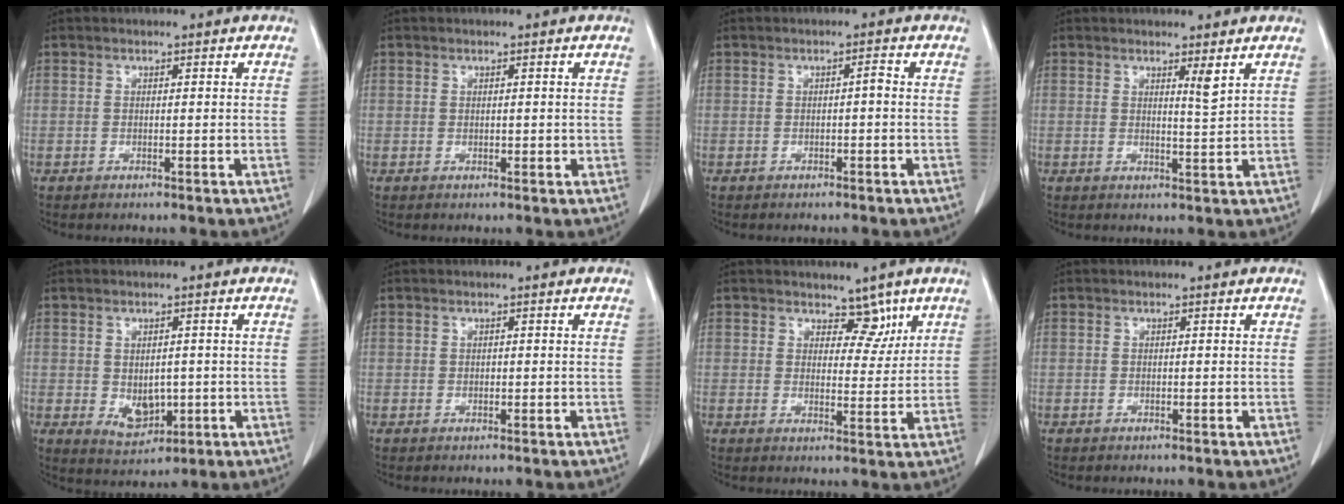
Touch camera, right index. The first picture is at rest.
{"total": 0.9, "force": [0.1, 0.7, 0.5], "torque": [-0.005, 0.000, 0.003]}
{"total": 1.0, "force": [-0.2, 0.2, 0.9], "torque": [-0.014, 0.002, -0.002]}
{"total": 2.3, "force": [1.6, 0.0, 1.7], "torque": [-0.030, -0.012, 0.027]}
{"total": 4.9, "force": [-0.5, 3.4, 3.5], "torque": [-0.055, -0.005, 0.010]}
{"total": 0.0}
{"total": 3.9, "force": [2.8, 2.3, 1.5], "torque": [-0.006, -0.005, 0.043]}
{"total": 0.0}